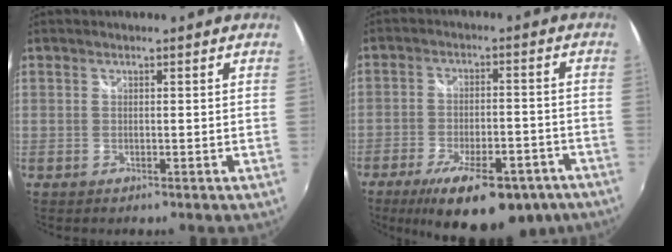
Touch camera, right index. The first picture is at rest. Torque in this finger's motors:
{"motor_torque": [1.32, -0.82, 0.51, 0.16]}